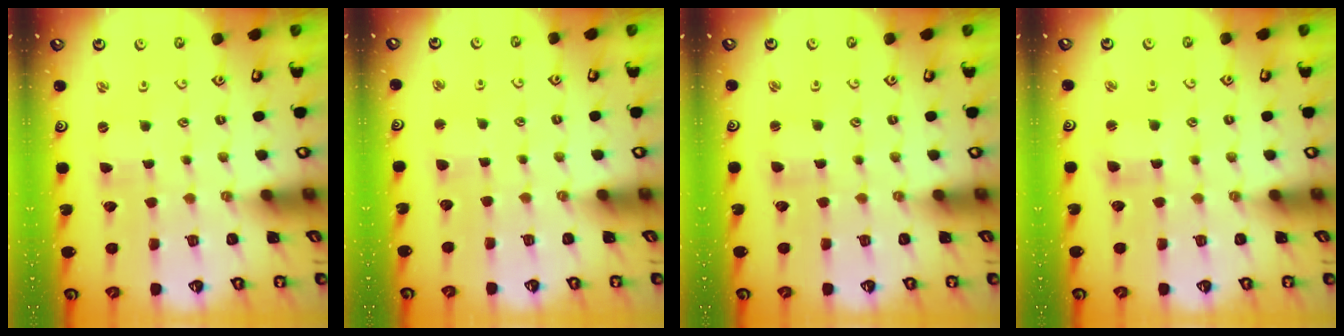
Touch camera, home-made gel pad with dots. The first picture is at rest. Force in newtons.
{"total": 2.4, "press": 2.4, "slide": 0.3}
{"total": 1.2, "press": 1.2, "slide": 0.2}
{"total": 2.2, "press": 2.2, "slide": 0.3}